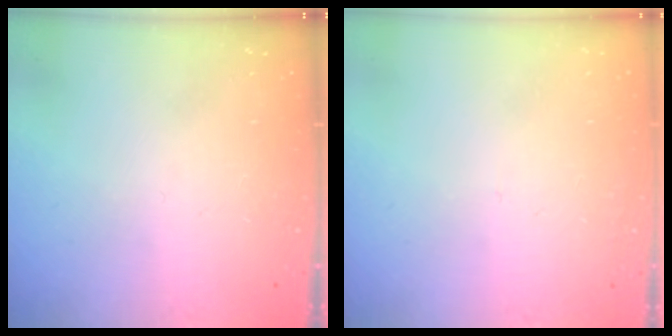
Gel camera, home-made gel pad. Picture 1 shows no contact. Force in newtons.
{"total": 2.7, "press": 2.7, "slide": 0.3}